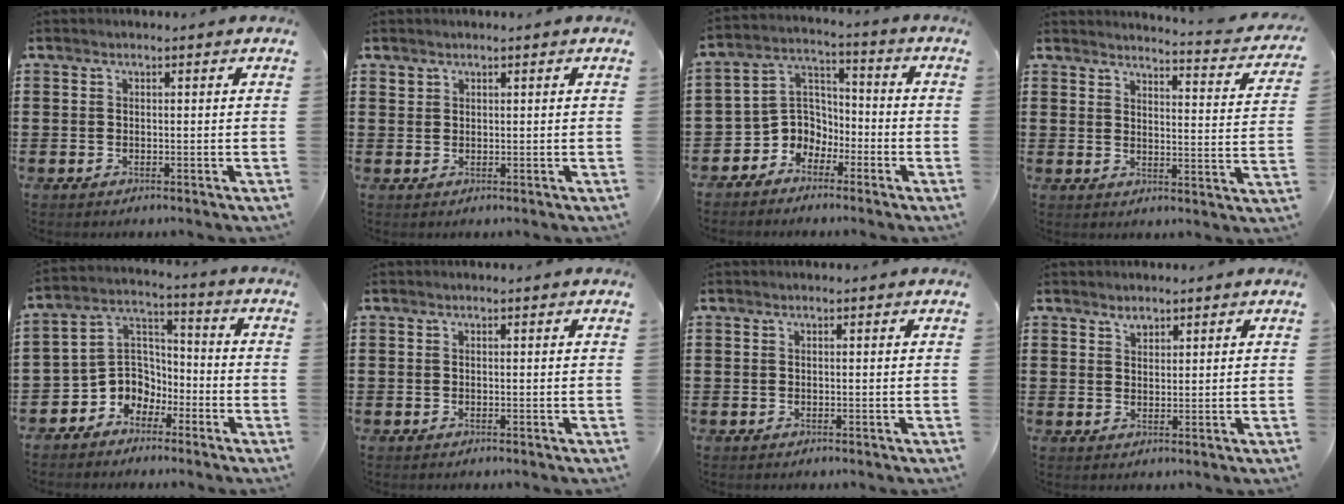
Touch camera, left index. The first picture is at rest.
{"total": 1.0, "force": [0.9, 0.5, 0.0], "torque": [-0.003, 0.001, 0.019]}
{"total": 5.8, "force": [-3.7, 4.5, 0.5], "torque": [-0.033, 0.007, -0.079]}
{"total": 3.4, "force": [3.2, -0.4, 1.1], "torque": [-0.023, -0.034, 0.046]}
{"total": 6.0, "force": [-3.5, 4.8, 0.2], "torque": [-0.032, 0.004, -0.075]}
{"total": 0.0}
{"total": 0.0}
{"total": 1.8, "force": [1.6, 0.8, 0.4], "torque": [-0.004, -0.003, 0.029]}